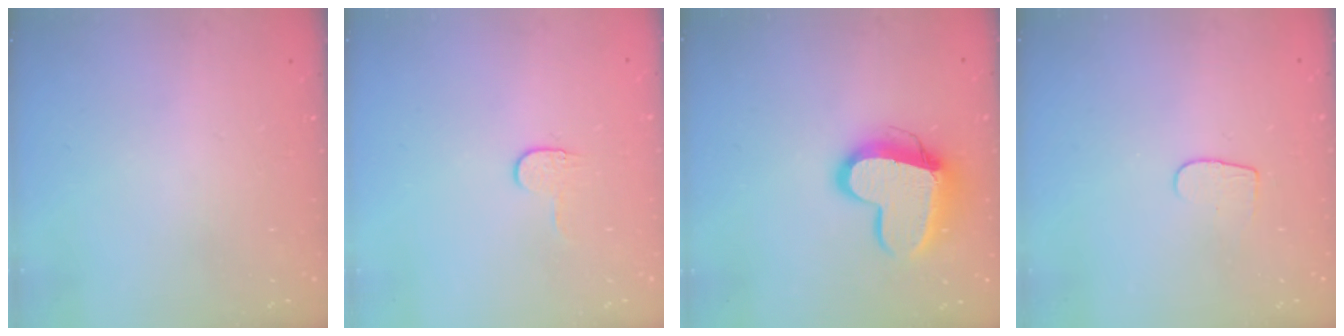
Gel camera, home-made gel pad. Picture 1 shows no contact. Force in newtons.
{"total": 3.4, "press": 3.4, "slide": 0.4}
{"total": 14.7, "press": 14.6, "slide": 1.3}
{"total": 4.3, "press": 4.2, "slide": 0.3}